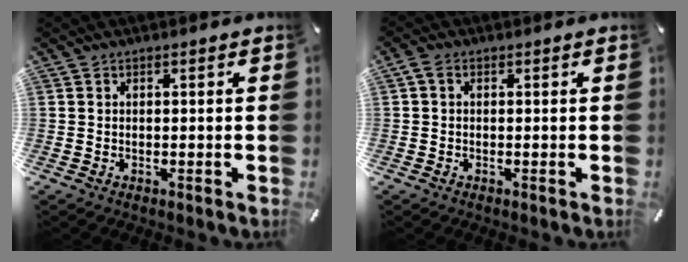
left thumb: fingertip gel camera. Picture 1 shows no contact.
{"total": 1.6, "force": [0.1, 1.0, 1.2], "torque": [-0.025, 0.005, 0.001]}